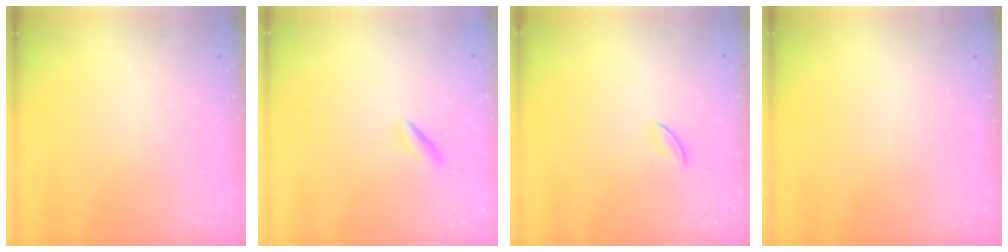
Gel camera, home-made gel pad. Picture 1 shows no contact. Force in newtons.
{"total": 1.5, "press": 1.3, "slide": 0.8}
{"total": 2.8, "press": 2.7, "slide": 0.9}
{"total": 0.0}